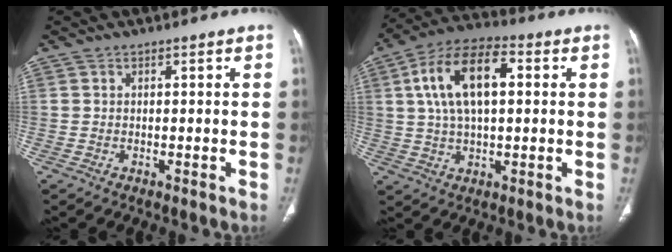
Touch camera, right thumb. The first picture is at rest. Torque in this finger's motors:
{"motor_torque": [-0.20, 2.75, 1.23, 0.12, 0.55]}